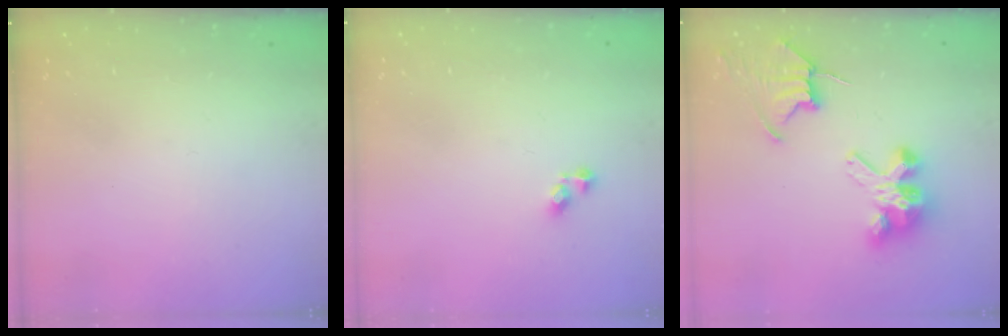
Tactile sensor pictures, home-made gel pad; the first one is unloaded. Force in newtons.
{"total": 2.7, "press": 2.7, "slide": 0.4}
{"total": 9.4, "press": 9.4, "slide": 0.7}